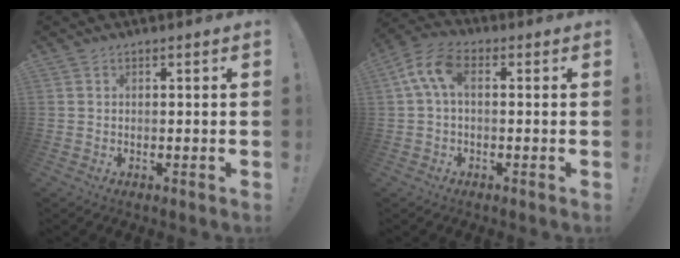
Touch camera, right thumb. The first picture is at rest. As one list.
[{"total": 8.1, "force": [1.5, 4.1, 6.8], "torque": [-0.143, 0.005, 0.033]}]